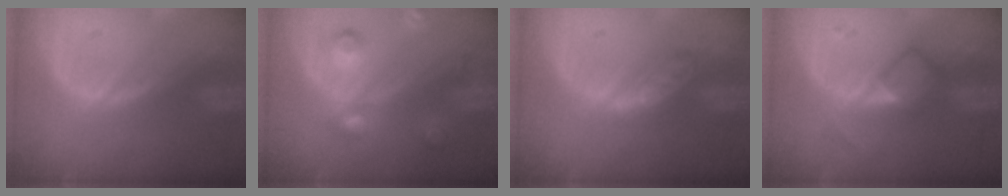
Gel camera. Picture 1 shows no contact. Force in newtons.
{"total": 6.0, "press": 6.0, "slide": 0.3}
{"total": 4.8, "press": 4.5, "slide": 1.6}
{"total": 4.7, "press": 4.6, "slide": 0.6}